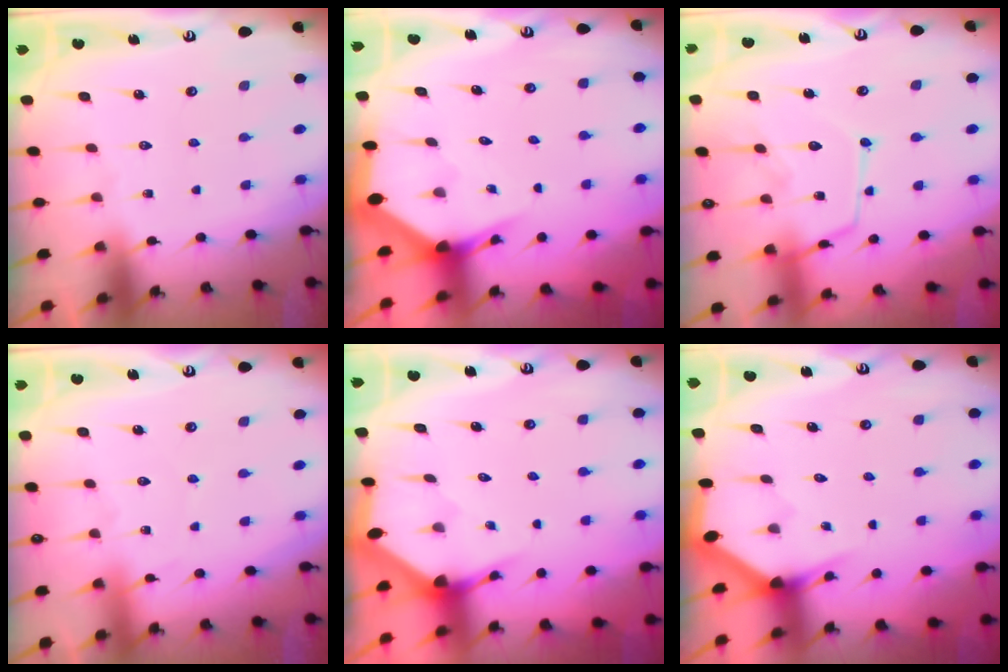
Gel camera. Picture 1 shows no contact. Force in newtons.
{"total": 3.9, "press": 3.9, "slide": 0.4}
{"total": 14.6, "press": 14.5, "slide": 1.2}
{"total": 1.9, "press": 1.9, "slide": 0.2}
{"total": 2.9, "press": 2.9, "slide": 0.2}
{"total": 3.0, "press": 3.0, "slide": 0.1}